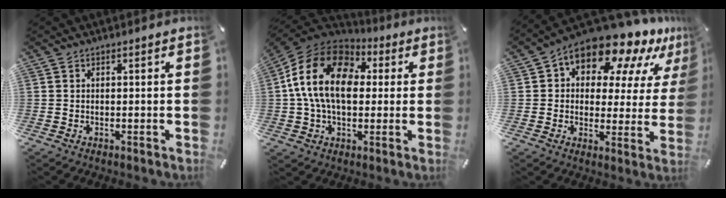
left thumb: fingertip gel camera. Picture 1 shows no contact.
{"total": 16.9, "force": [1.6, 12.5, 11.3], "torque": [-0.240, 0.012, 0.024]}
{"total": 14.6, "force": [10.8, 6.8, 7.2], "torque": [-0.124, -0.080, 0.183]}